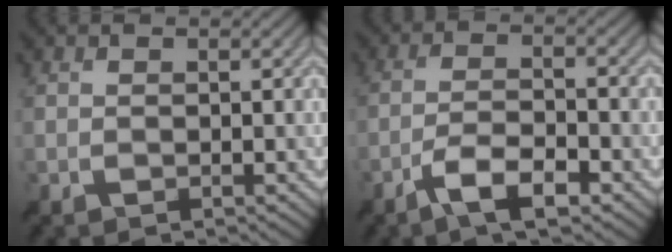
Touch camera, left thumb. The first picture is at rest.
{"total": 6.4, "force": [-4.1, 1.7, 4.6], "torque": [-0.087, 0.005, -0.077]}